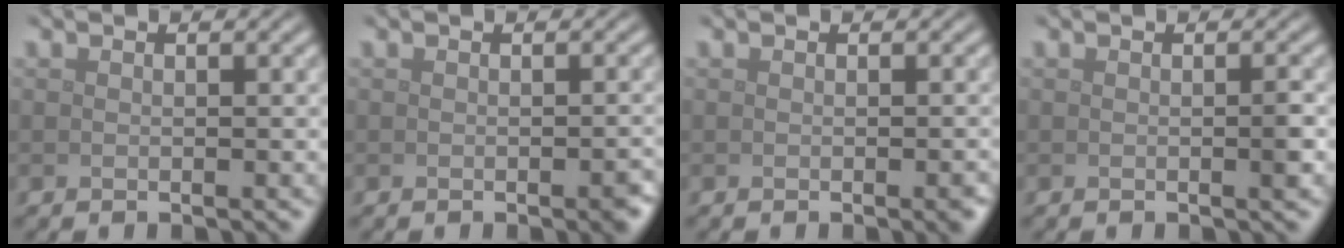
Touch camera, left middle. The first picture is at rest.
{"total": 1.4, "force": [-0.7, 0.3, 1.2], "torque": [-0.012, -0.003, -0.006]}
{"total": 1.2, "force": [-0.4, 0.2, 1.1], "torque": [-0.010, -0.001, -0.005]}
{"total": 0.8, "force": [0.0, 0.0, 0.8], "torque": [-0.013, 0.000, -0.001]}